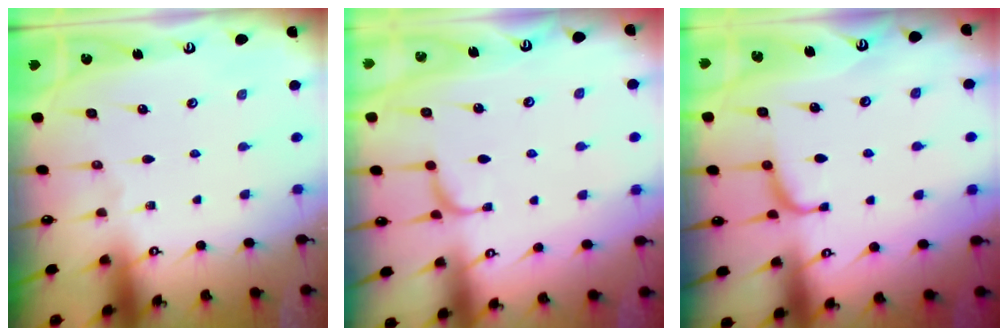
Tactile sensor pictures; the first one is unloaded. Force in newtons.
{"total": 2.4, "press": 2.4, "slide": 0.4}
{"total": 1.4, "press": 1.4, "slide": 0.3}